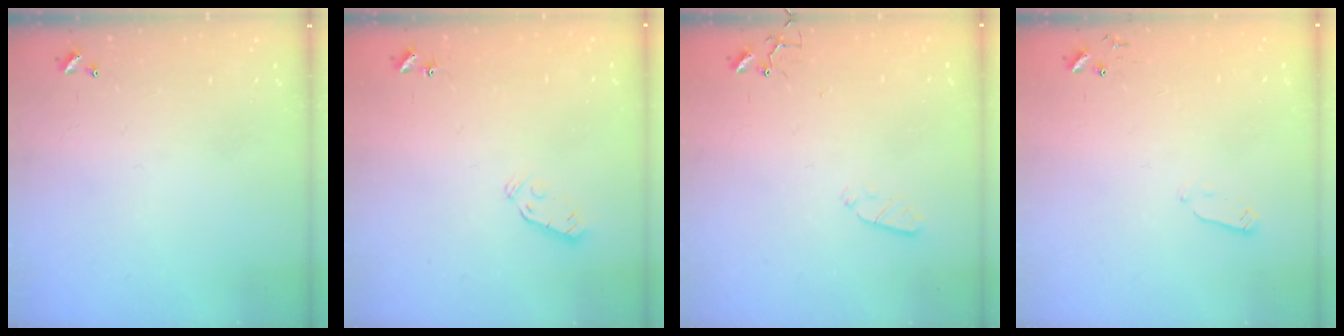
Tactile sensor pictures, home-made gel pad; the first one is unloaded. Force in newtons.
{"total": 3.8, "press": 3.7, "slide": 0.8}
{"total": 2.9, "press": 2.8, "slide": 0.5}
{"total": 3.5, "press": 3.4, "slide": 1.0}